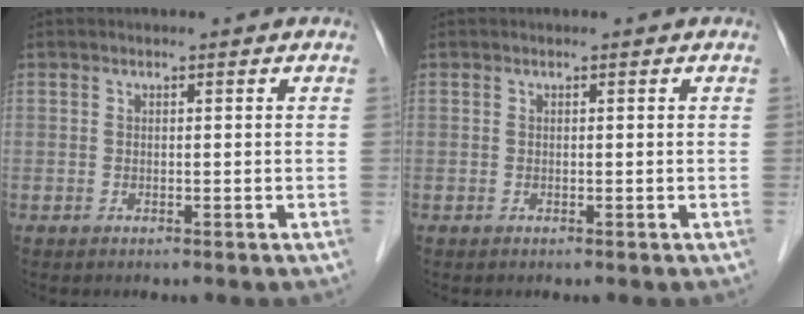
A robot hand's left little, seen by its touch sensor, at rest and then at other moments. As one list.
[{"total": 0.0}]